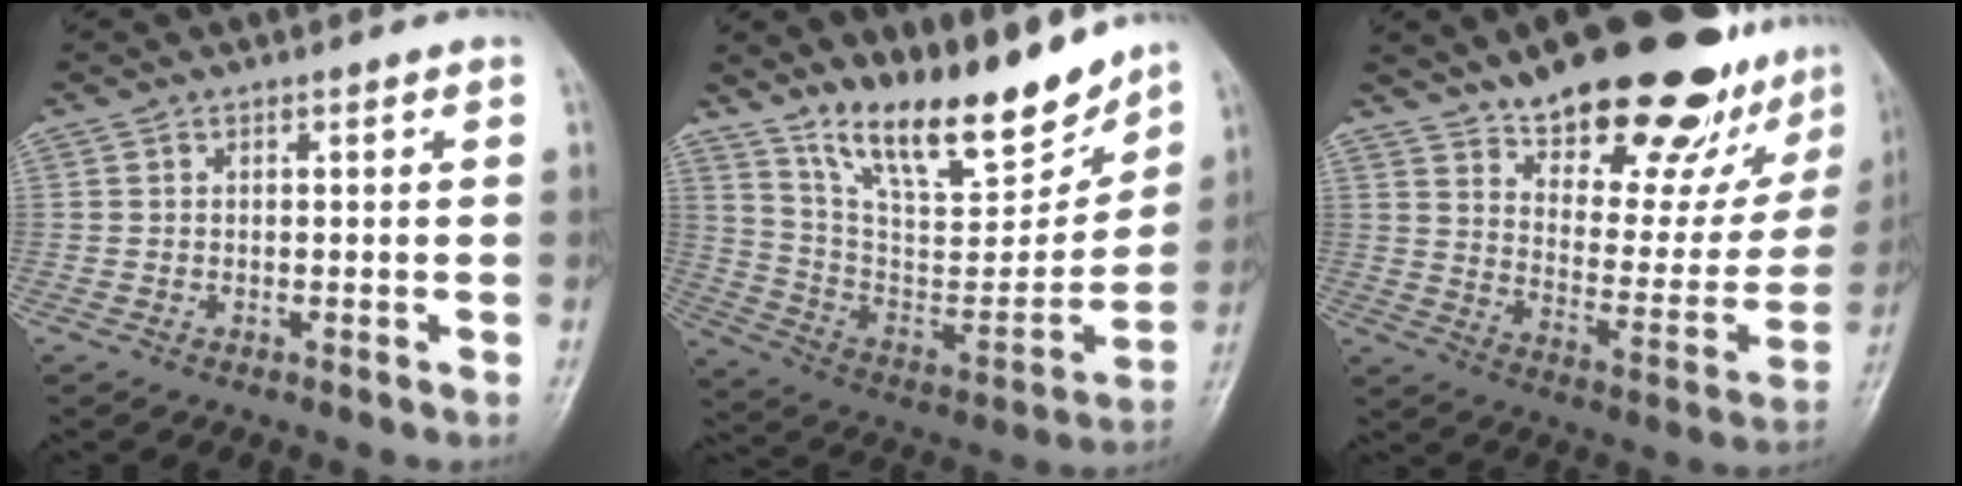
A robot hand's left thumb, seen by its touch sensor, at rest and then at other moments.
{"total": 21.3, "force": [16.4, 6.2, 12.1], "torque": [-0.150, -0.094, 0.286]}
{"total": 29.1, "force": [20.2, 10.8, 18.0], "torque": [-0.217, -0.084, 0.289]}